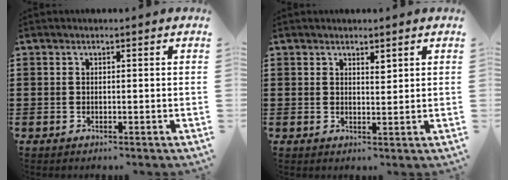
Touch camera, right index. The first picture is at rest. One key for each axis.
{"total": 1.4, "fx": 1.3, "fy": 0.4, "fz": 0.5, "tx": -0.002, "ty": -0.001, "tz": 0.021}